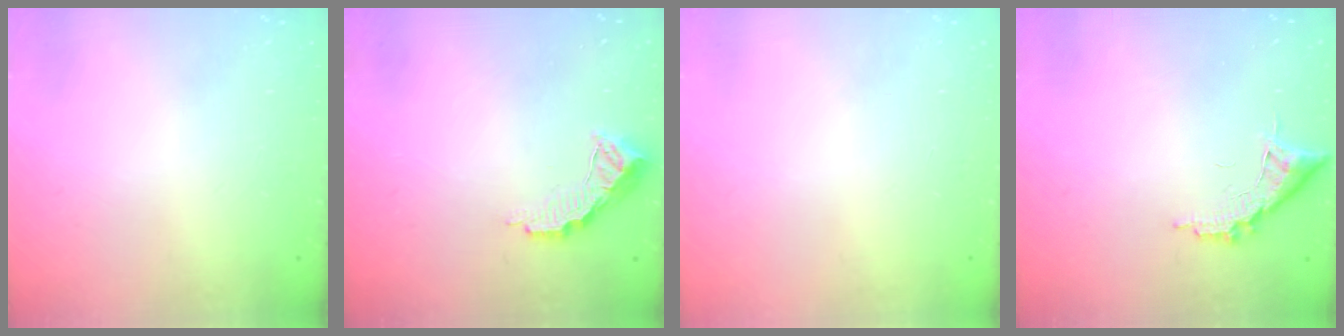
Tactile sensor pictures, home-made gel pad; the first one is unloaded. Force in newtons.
{"total": 8.5, "press": 8.4, "slide": 0.5}
{"total": 0.0}
{"total": 9.0, "press": 9.0, "slide": 0.4}